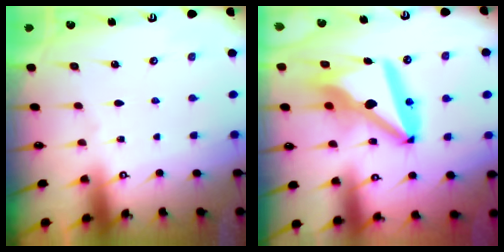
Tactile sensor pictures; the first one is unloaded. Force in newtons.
{"total": 16.3, "press": 16.2, "slide": 1.9}